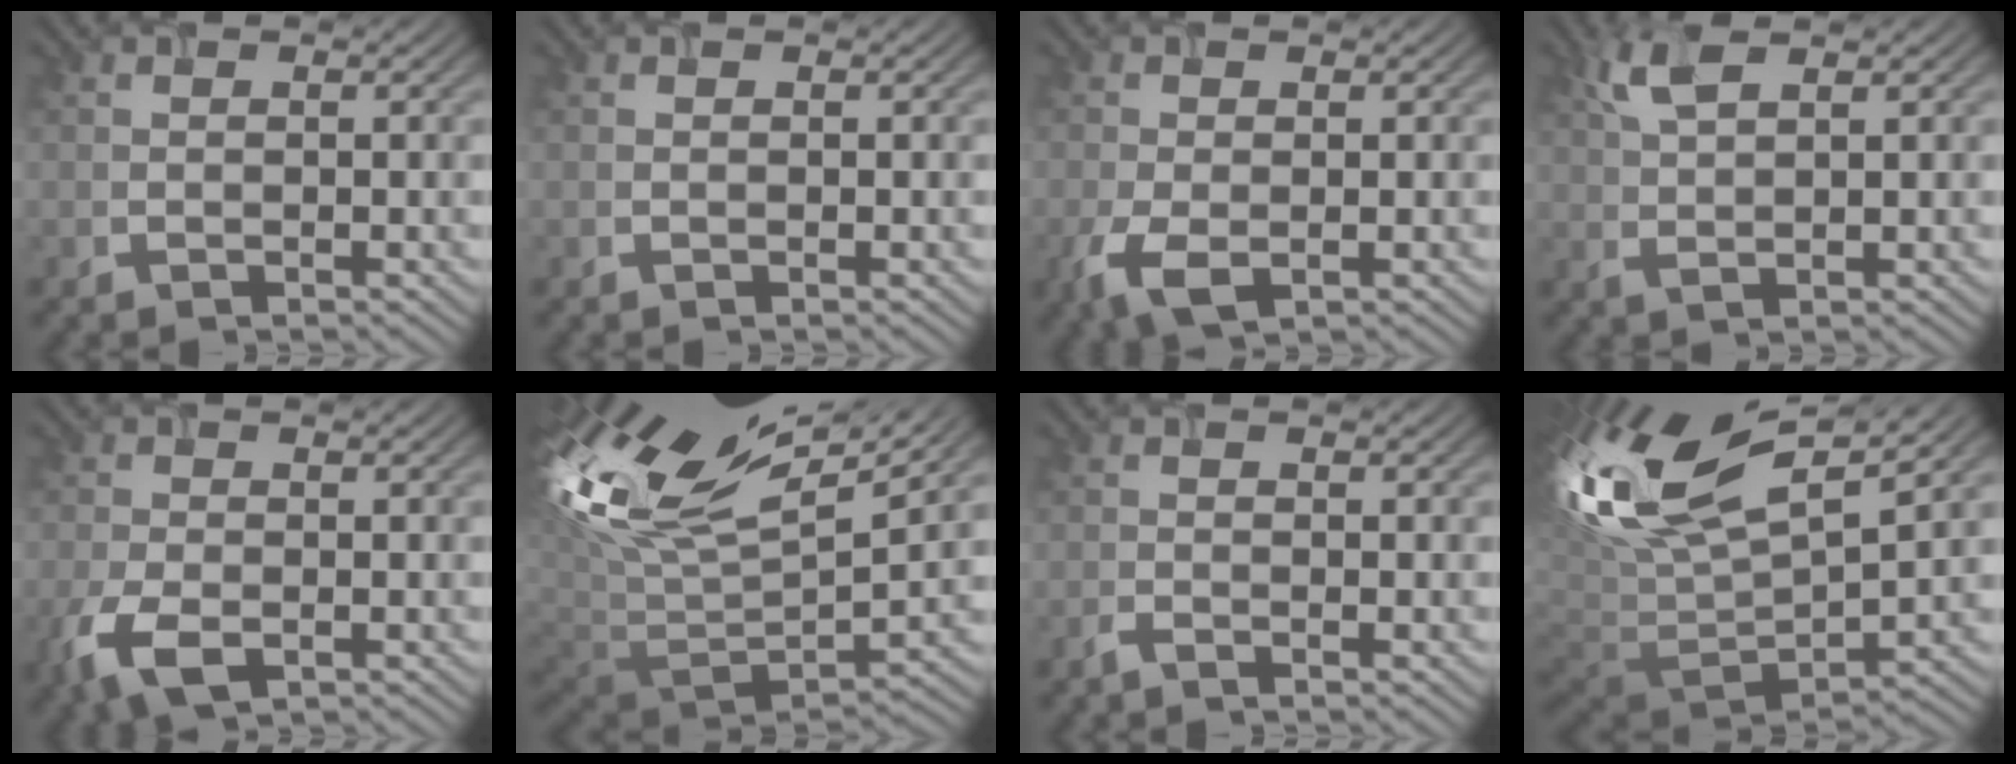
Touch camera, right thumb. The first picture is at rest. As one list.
[{"total": 0.0}, {"total": 4.5, "force": [-1.7, 2.6, 3.3], "torque": [-0.086, -0.015, -0.031]}, {"total": 4.0, "force": [2.1, 1.2, 3.2], "torque": [-0.082, 0.005, 0.045]}, {"total": 6.0, "force": [-2.7, 3.3, 4.2], "torque": [-0.105, -0.017, -0.056]}, {"total": 16.0, "force": [7.7, 6.8, 12.3], "torque": [-0.303, 0.021, 0.147]}, {"total": 1.0, "force": [-0.8, 0.1, 0.7], "torque": [-0.016, 0.001, -0.020]}, {"total": 15.3, "force": [6.0, 7.0, 12.2], "torque": [-0.293, 0.016, 0.107]}]